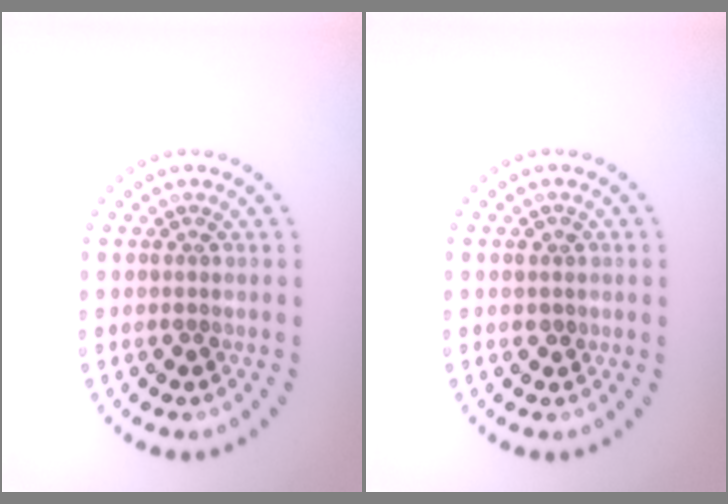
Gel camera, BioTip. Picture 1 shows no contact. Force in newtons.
{"total": 0.9, "press": 0.8, "slide": 0.4}